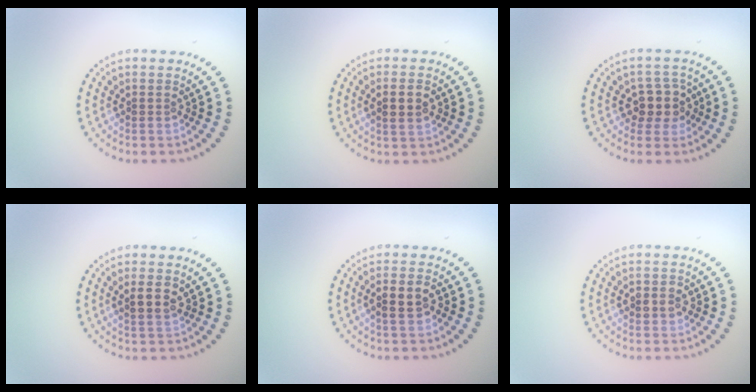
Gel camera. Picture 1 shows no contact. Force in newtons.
{"total": 2.4, "press": 2.3, "slide": 0.6}
{"total": 2.9, "press": 2.5, "slide": 1.4}
{"total": 1.7, "press": 1.6, "slide": 0.5}
{"total": 2.7, "press": 2.6, "slide": 0.6}
{"total": 2.1, "press": 2.0, "slide": 0.4}